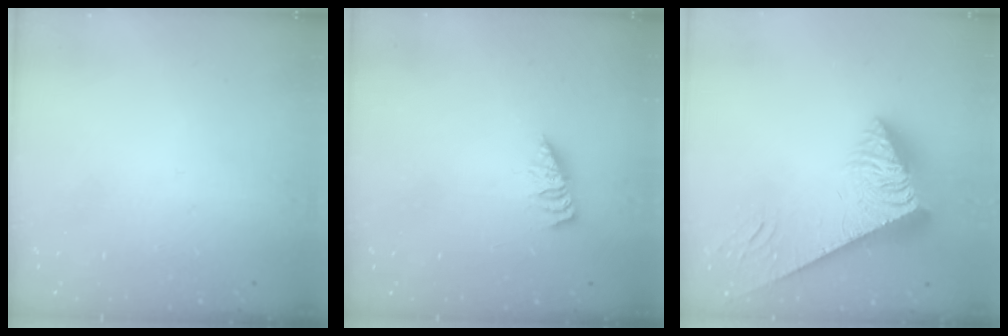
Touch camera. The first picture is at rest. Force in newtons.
{"total": 2.1, "press": 2.0, "slide": 0.3}
{"total": 8.9, "press": 8.9, "slide": 1.1}